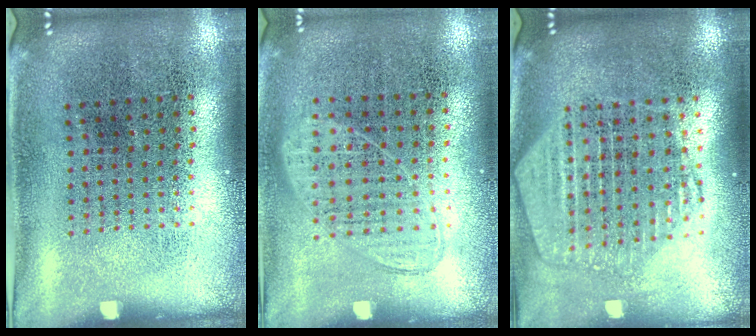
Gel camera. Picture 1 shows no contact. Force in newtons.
{"total": 1.0, "press": 0.9, "slide": 0.4}
{"total": 2.1, "press": 1.9, "slide": 1.0}